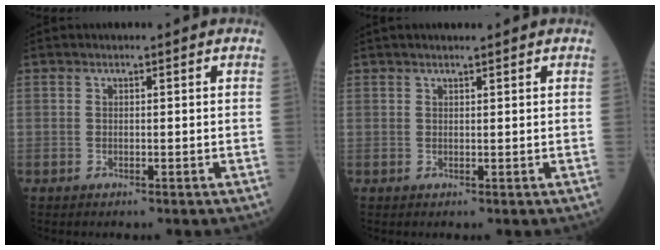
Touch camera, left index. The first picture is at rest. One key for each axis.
{"total": 2.4, "fx": 1.9, "fy": 0.0, "fz": 1.3, "tx": -0.017, "ty": 0.016, "tz": 0.030}